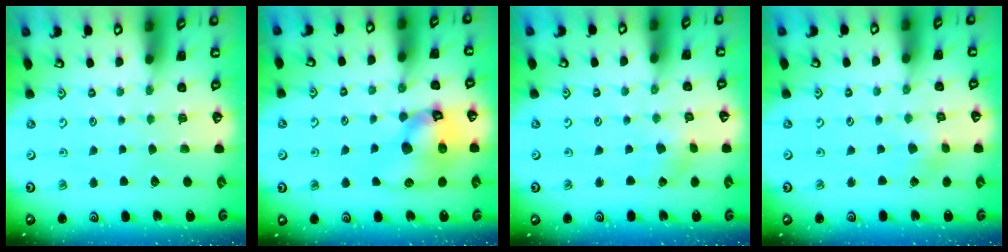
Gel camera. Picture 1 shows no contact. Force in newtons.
{"total": 14.0, "press": 13.8, "slide": 2.1}
{"total": 1.6, "press": 1.6, "slide": 0.2}
{"total": 1.2, "press": 1.2, "slide": 0.1}